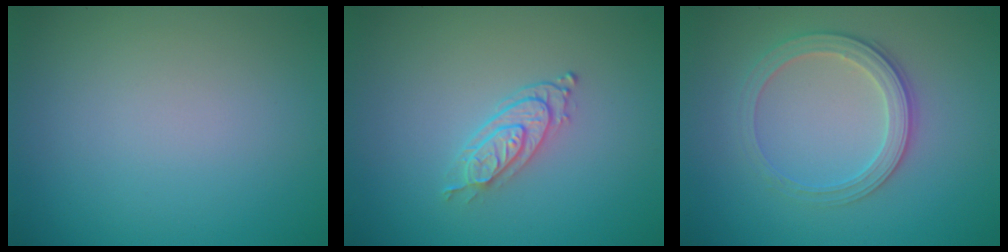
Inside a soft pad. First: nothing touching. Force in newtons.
{"total": 2.7, "press": 2.1, "slide": 1.6}
{"total": 2.8, "press": 2.7, "slide": 0.7}